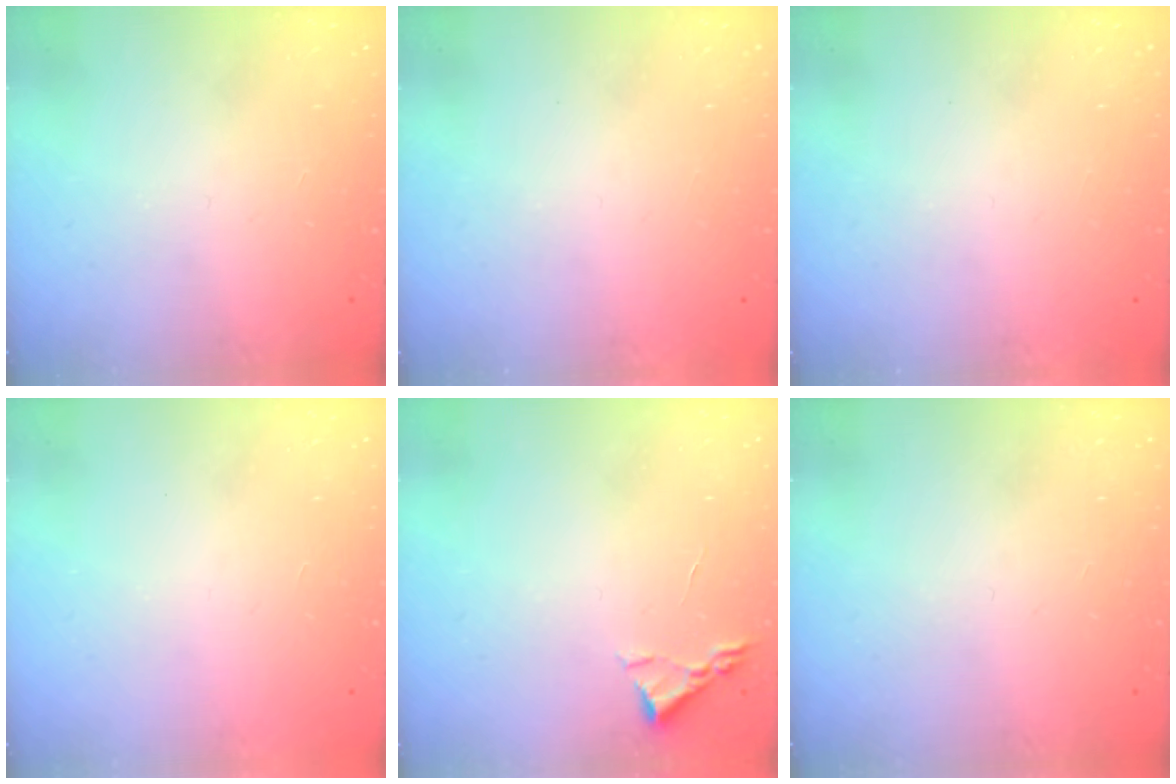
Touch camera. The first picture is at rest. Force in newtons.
{"total": 1.5, "press": 1.5, "slide": 0.1}
{"total": 1.5, "press": 1.5, "slide": 0.1}
{"total": 1.6, "press": 1.5, "slide": 0.1}
{"total": 2.2, "press": 2.2, "slide": 0.3}
{"total": 0.0}